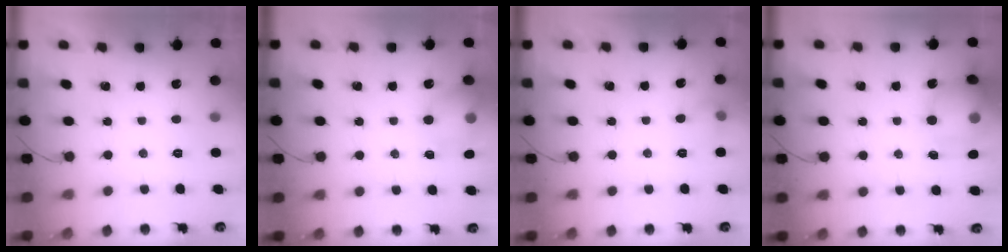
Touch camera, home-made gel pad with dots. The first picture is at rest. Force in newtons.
{"total": 11.8, "press": 11.6, "slide": 1.8}
{"total": 5.8, "press": 5.6, "slide": 1.4}
{"total": 15.0, "press": 13.8, "slide": 5.7}